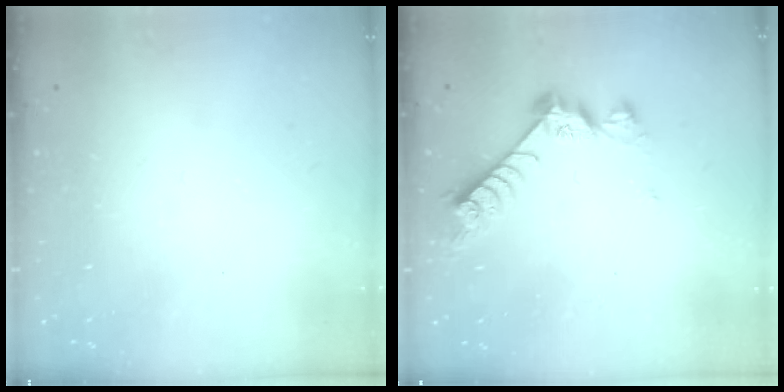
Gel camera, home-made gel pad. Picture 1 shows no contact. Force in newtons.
{"total": 8.1, "press": 8.0, "slide": 0.7}